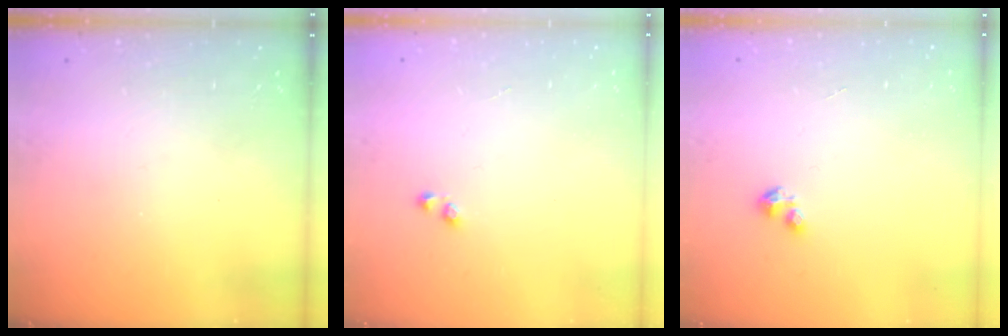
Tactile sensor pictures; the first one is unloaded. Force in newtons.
{"total": 1.0, "press": 0.9, "slide": 0.5}
{"total": 1.7, "press": 1.6, "slide": 0.3}